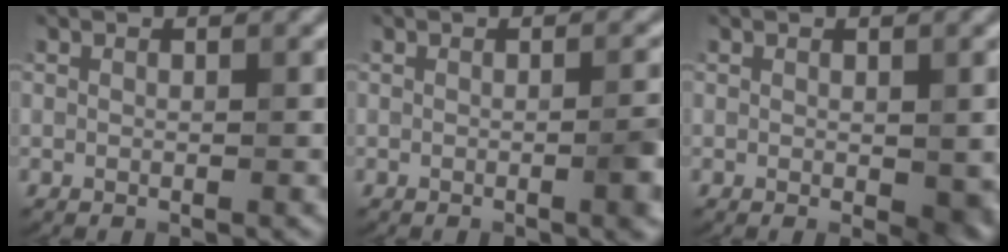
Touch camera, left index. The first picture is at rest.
{"total": 2.7, "force": [-0.5, 0.6, 2.6], "torque": [-0.028, 0.003, -0.009]}
{"total": 2.8, "force": [-0.4, 1.4, 2.4], "torque": [-0.029, -0.009, 0.001]}